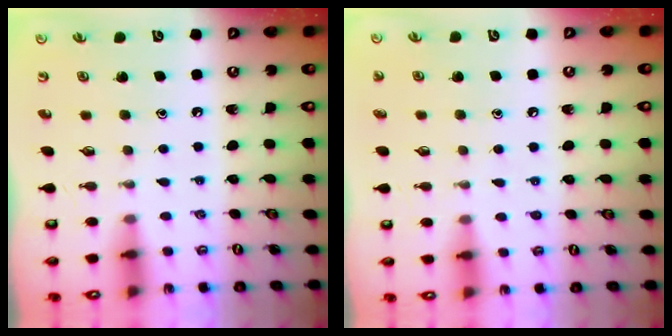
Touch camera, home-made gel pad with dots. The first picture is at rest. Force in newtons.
{"total": 3.8, "press": 3.8, "slide": 0.4}